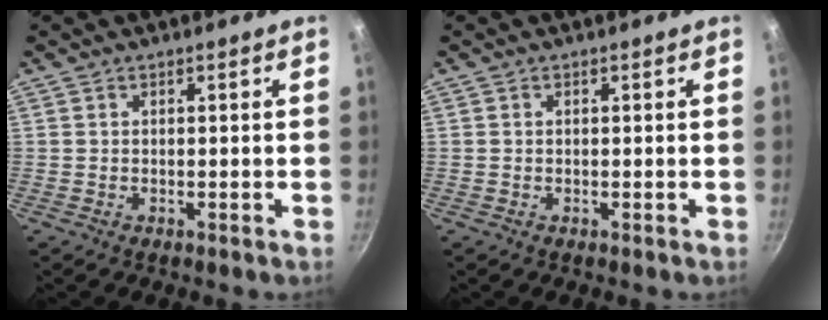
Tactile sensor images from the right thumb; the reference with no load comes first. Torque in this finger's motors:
{"motor_torque": [-0.39, 0.29, 0.13, 0.57, -0.02]}